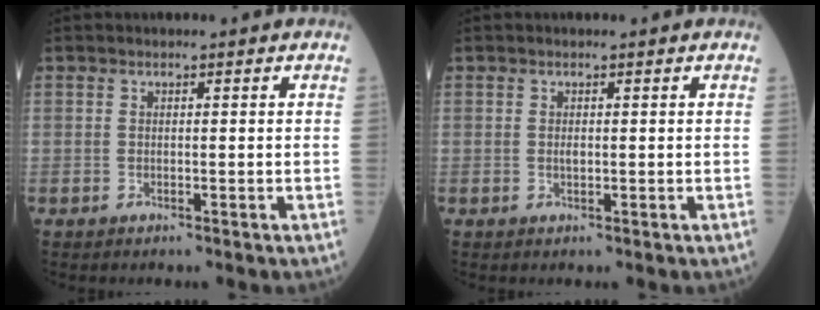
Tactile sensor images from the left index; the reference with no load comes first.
{"total": 0.9, "force": [0.2, 0.5, 0.7], "torque": [-0.018, 0.000, 0.007]}